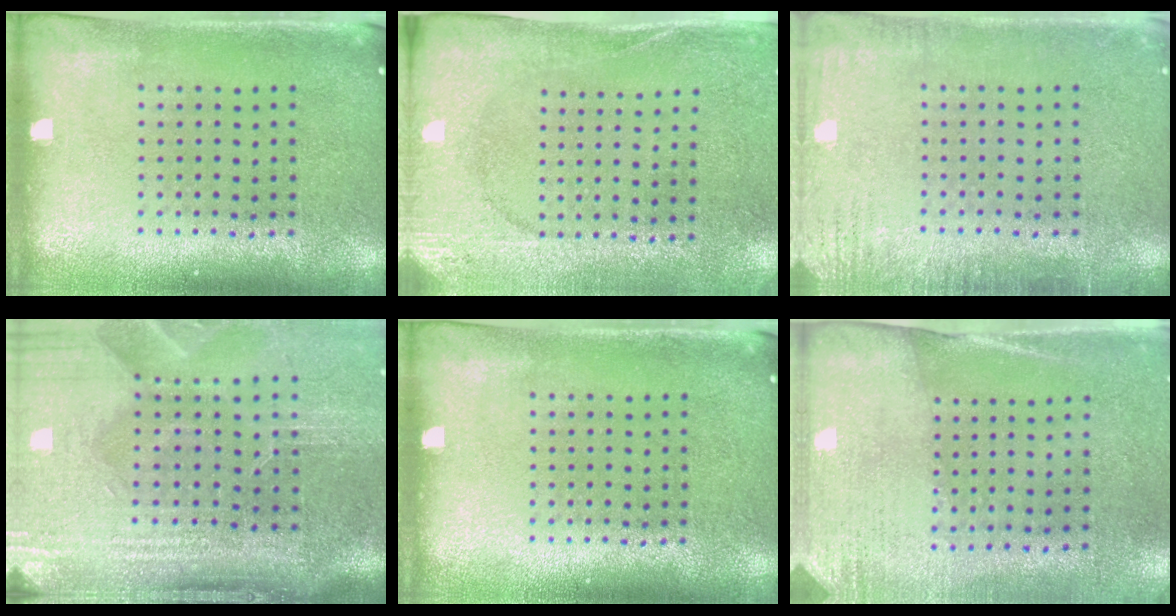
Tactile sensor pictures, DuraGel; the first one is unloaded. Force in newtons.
{"total": 2.6, "press": 2.4, "slide": 1.0}
{"total": 2.3, "press": 2.2, "slide": 0.4}
{"total": 5.0, "press": 4.2, "slide": 2.7}
{"total": 0.0}
{"total": 2.6, "press": 2.3, "slide": 1.3}